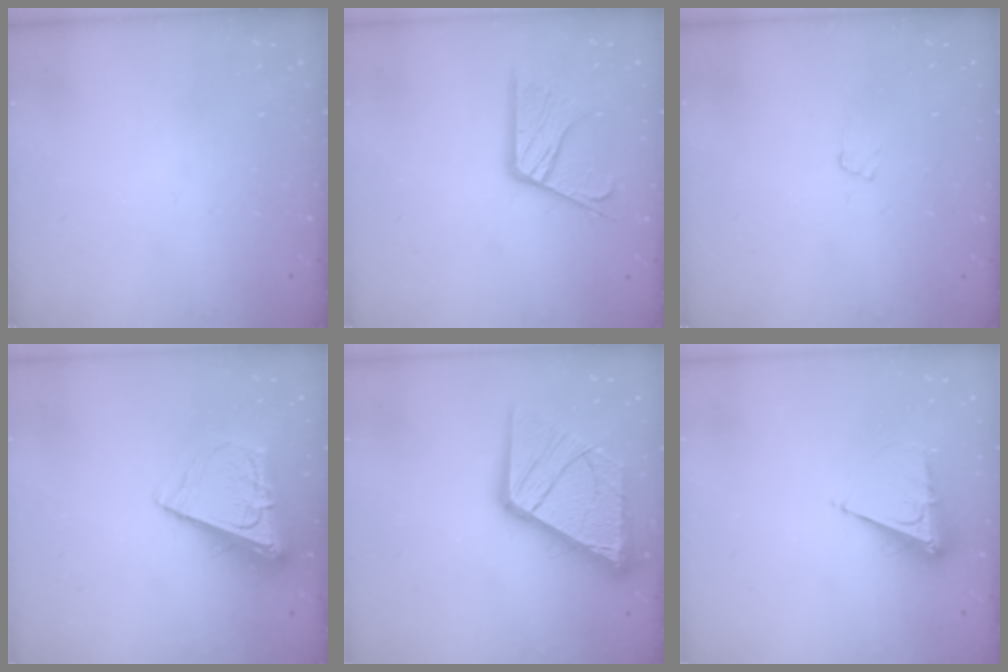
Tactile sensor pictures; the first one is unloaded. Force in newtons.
{"total": 14.0, "press": 13.9, "slide": 1.3}
{"total": 5.1, "press": 5.1, "slide": 0.5}
{"total": 9.9, "press": 9.9, "slide": 1.3}
{"total": 20.3, "press": 20.2, "slide": 2.4}
{"total": 8.7, "press": 8.7, "slide": 0.4}